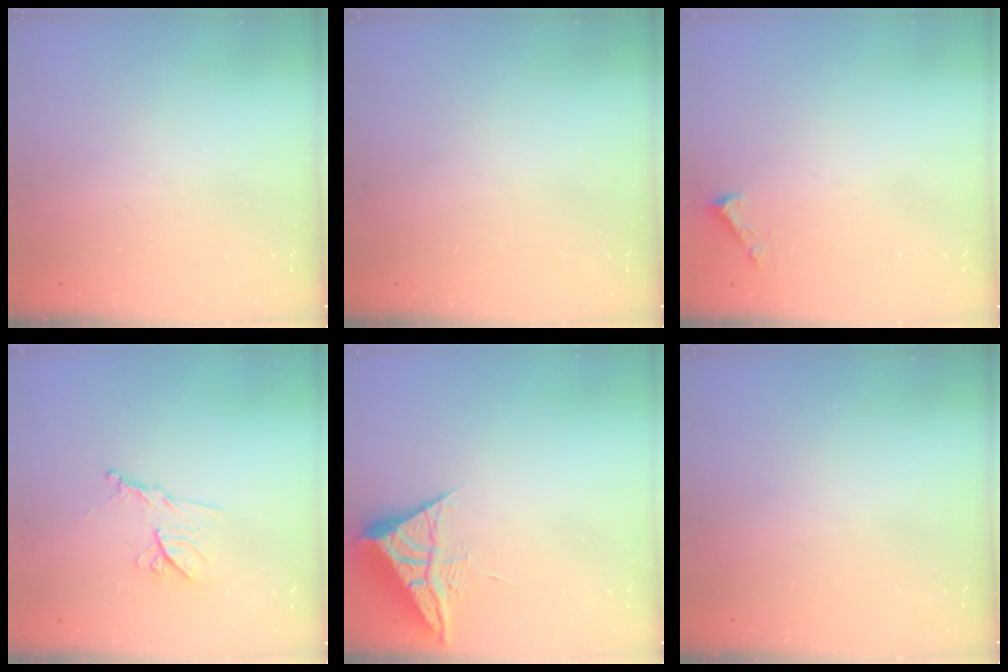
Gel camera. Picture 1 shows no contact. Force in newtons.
{"total": 0.0}
{"total": 1.6, "press": 1.6, "slide": 0.1}
{"total": 11.0, "press": 11.0, "slide": 0.4}
{"total": 6.4, "press": 6.4, "slide": 0.2}
{"total": 0.0}